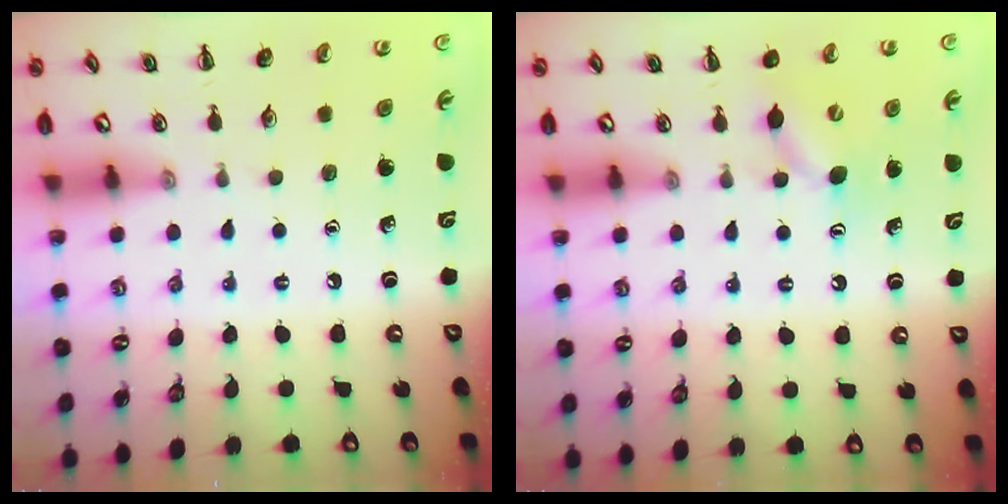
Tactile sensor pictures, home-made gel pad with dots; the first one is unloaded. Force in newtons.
{"total": 7.7, "press": 7.6, "slide": 1.1}